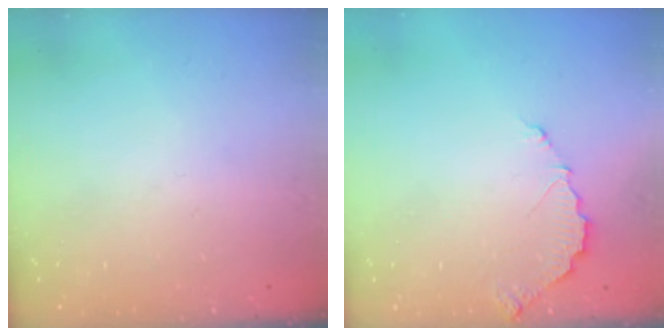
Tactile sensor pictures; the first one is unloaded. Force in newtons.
{"total": 5.0, "press": 5.0, "slide": 0.3}